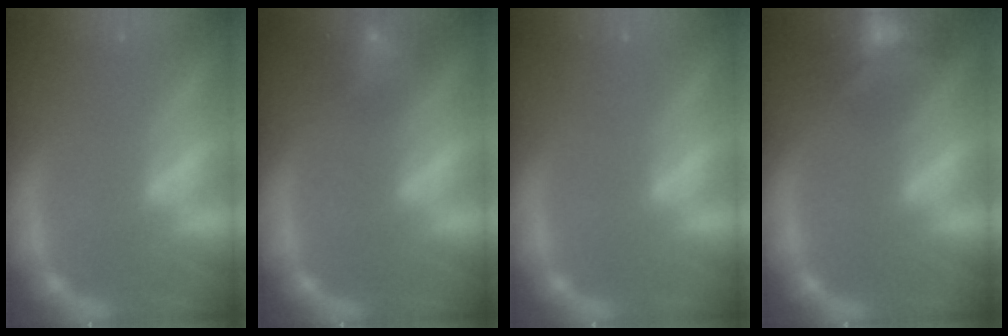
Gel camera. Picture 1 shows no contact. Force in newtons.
{"total": 5.5}
{"total": 0.0}
{"total": 9.9}